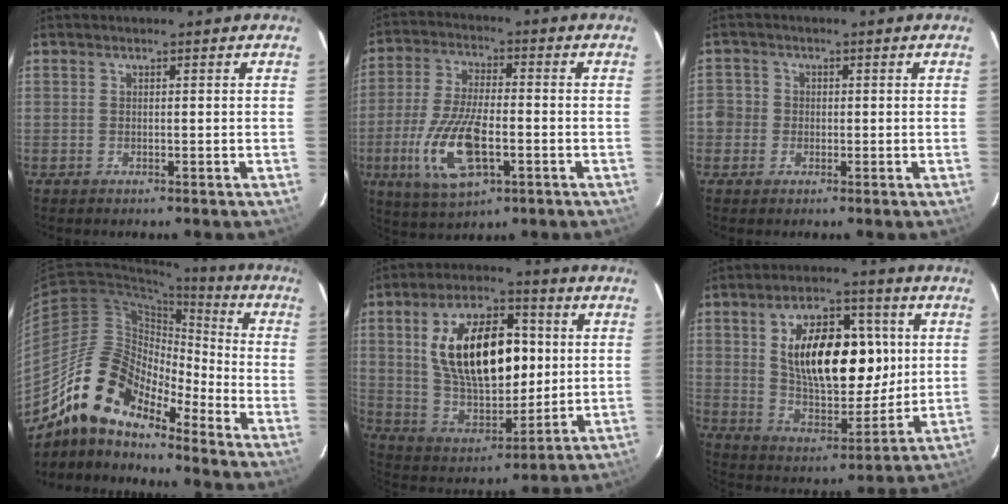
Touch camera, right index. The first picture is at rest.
{"total": 14.2, "force": [-4.5, 5.5, 12.2], "torque": [-0.261, -0.014, -0.081]}
{"total": 4.6, "force": [-1.4, 4.2, 0.8], "torque": [-0.015, 0.012, -0.027]}
{"total": 16.1, "force": [-12.6, 5.6, 8.3], "torque": [-0.142, 0.001, -0.248]}
{"total": 20.4, "force": [3.7, 10.9, 16.8], "torque": [-0.302, 0.019, 0.080]}
{"total": 19.2, "force": [3.8, 10.0, 15.9], "torque": [-0.268, 0.011, 0.075]}